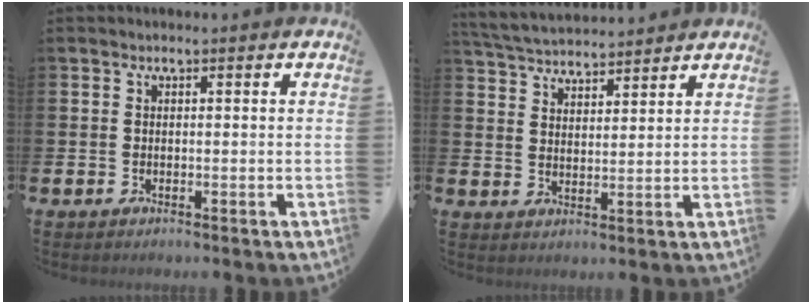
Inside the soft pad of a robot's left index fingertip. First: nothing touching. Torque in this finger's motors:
{"motor_torque": [-0.19, -0.25, 0.59, 0.20]}